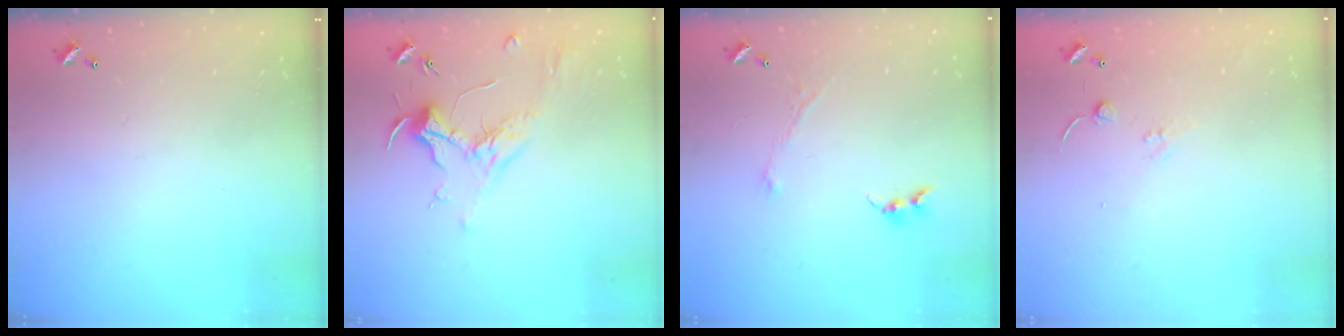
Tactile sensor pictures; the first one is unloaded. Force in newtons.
{"total": 2.0, "press": 1.9, "slide": 0.7}
{"total": 1.1, "press": 1.0, "slide": 0.6}
{"total": 7.1, "press": 7.1, "slide": 0.6}